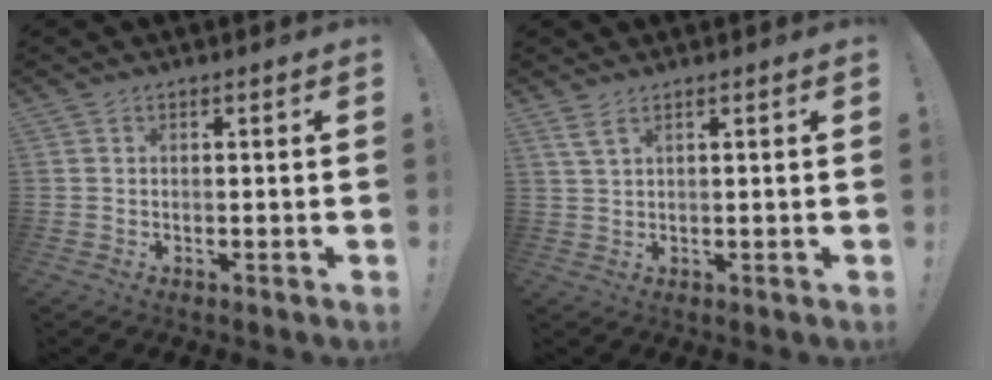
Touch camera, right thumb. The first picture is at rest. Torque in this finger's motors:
{"motor_torque": [-0.23, -0.21, 0.07, -0.11, 0.00]}